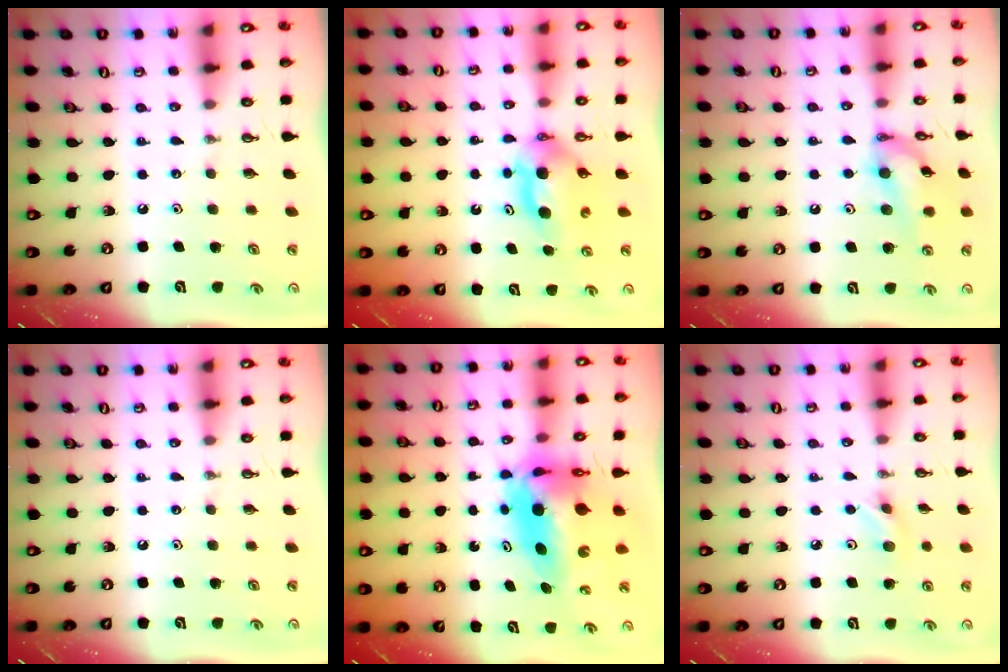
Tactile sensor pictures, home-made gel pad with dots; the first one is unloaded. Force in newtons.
{"total": 6.4, "press": 4.9, "slide": 4.1}
{"total": 13.4, "press": 13.4, "slide": 1.2}
{"total": 0.0}
{"total": 10.8, "press": 10.6, "slide": 2.1}
{"total": 5.1, "press": 5.0, "slide": 0.9}